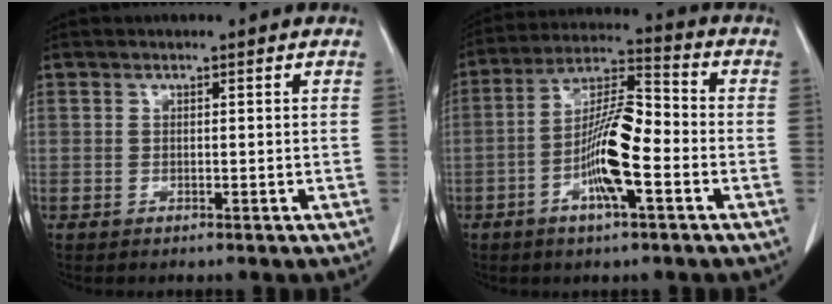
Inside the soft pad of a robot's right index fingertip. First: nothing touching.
{"total": 11.5, "force": [-3.3, 2.2, 10.8], "torque": [-0.205, 0.010, -0.062]}